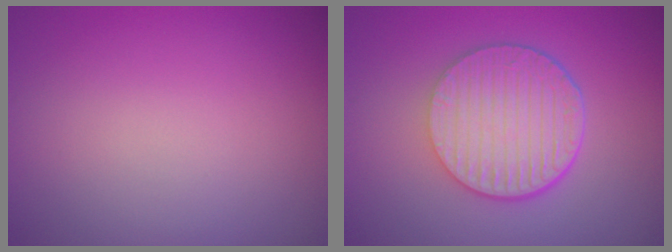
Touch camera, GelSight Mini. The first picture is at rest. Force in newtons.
{"total": 6.8, "press": 4.7, "slide": 4.9}